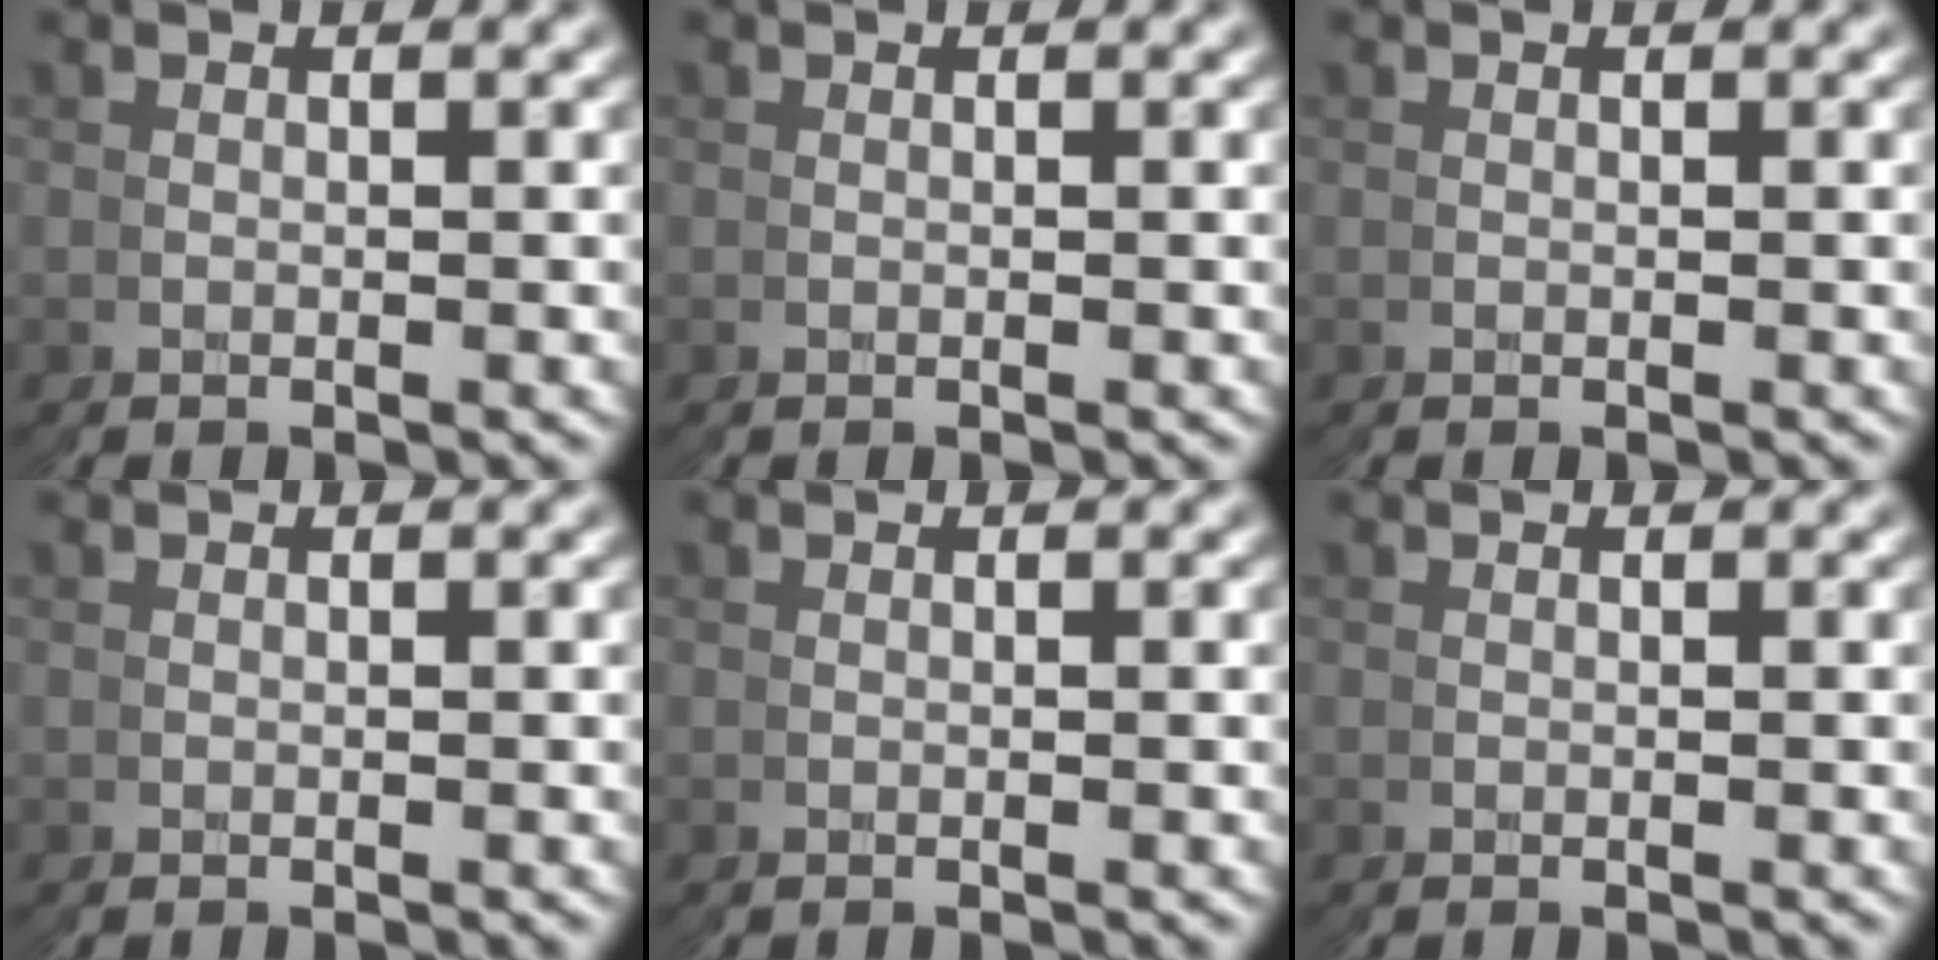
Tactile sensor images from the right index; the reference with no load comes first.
{"total": 0.0}
{"total": 0.0}
{"total": 0.0}
{"total": 0.0}
{"total": 0.0}